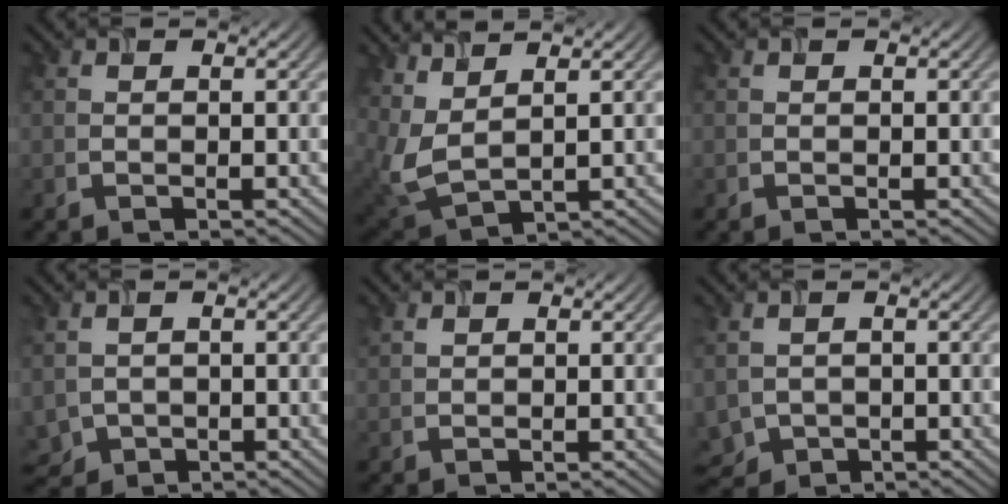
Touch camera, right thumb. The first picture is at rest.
{"total": 5.3, "force": [3.4, 1.9, 3.6], "torque": [-0.108, -0.002, 0.073]}
{"total": 0.0}
{"total": 2.9, "force": [-0.4, 2.5, 1.5], "torque": [-0.052, -0.011, -0.007]}
{"total": 0.9, "force": [0.8, 0.3, 0.4], "torque": [-0.018, 0.001, 0.021]}
{"total": 3.5, "force": [-0.6, 2.8, 2.0], "torque": [-0.063, -0.011, -0.011]}